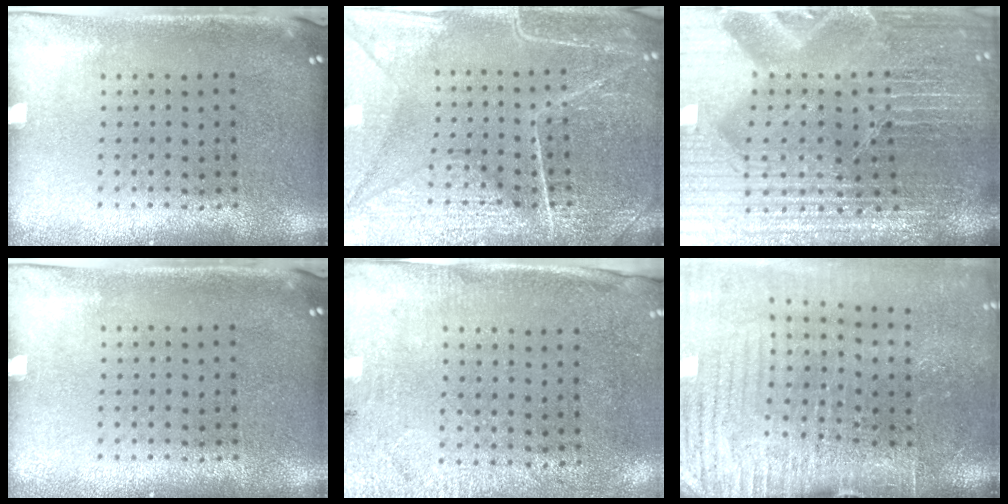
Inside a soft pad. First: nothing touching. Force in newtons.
{"total": 7.1, "press": 7.1, "slide": 0.9}
{"total": 5.9, "press": 5.4, "slide": 2.4}
{"total": 0.0}
{"total": 2.7, "press": 2.2, "slide": 1.6}
{"total": 4.3, "press": 3.7, "slide": 2.2}